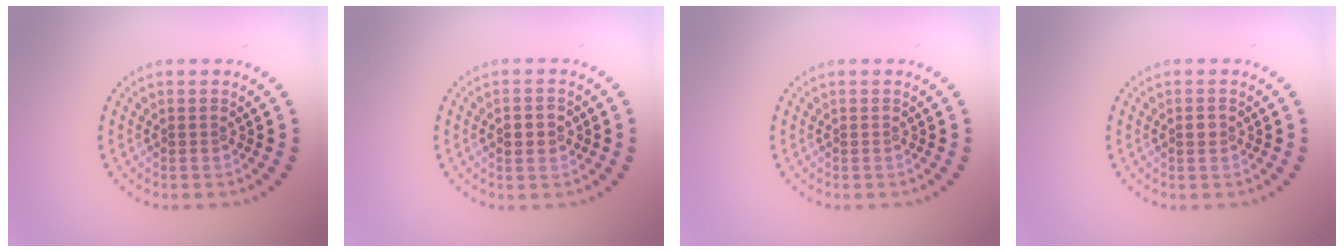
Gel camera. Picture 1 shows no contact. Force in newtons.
{"total": 2.6, "press": 2.6, "slide": 0.1}
{"total": 0.0}
{"total": 1.0, "press": 1.0, "slide": 0.1}